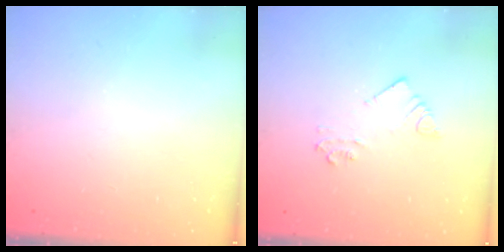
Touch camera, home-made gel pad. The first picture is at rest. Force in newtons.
{"total": 3.2, "press": 3.2, "slide": 0.2}